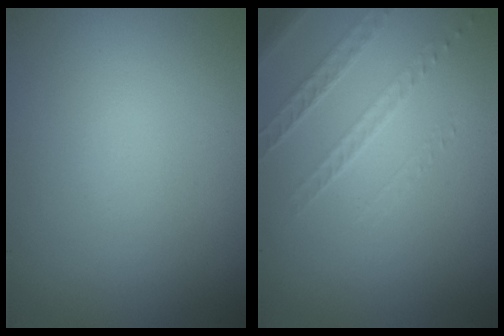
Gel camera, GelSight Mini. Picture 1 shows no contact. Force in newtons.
{"total": 1.4, "press": 1.0, "slide": 0.9}